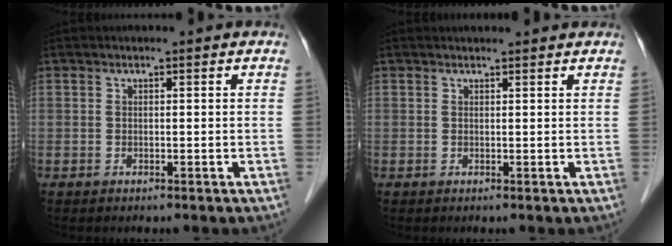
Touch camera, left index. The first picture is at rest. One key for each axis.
{"total": 2.4, "fx": 2.3, "fy": 0.1, "fz": 0.4, "tx": -0.009, "ty": 0.011, "tz": 0.027}